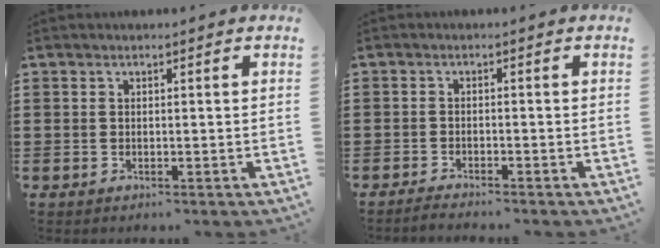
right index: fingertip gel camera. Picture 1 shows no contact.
{"total": 1.6, "force": [-1.6, -0.2, -0.1], "torque": [-0.002, 0.001, -0.032]}